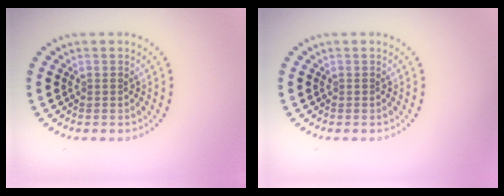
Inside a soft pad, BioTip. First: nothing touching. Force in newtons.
{"total": 0.0}